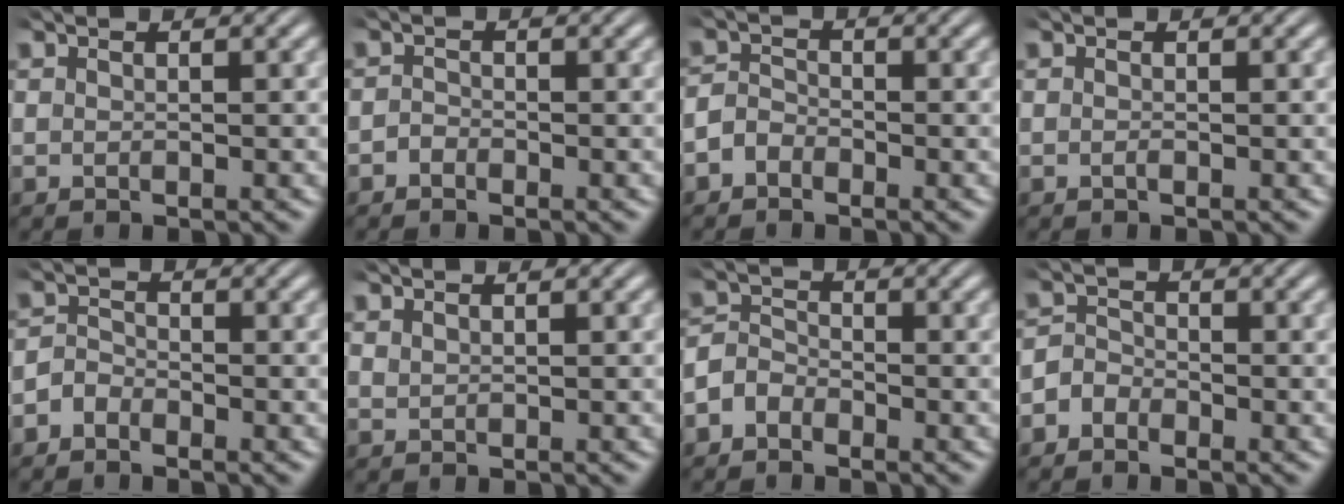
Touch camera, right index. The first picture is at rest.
{"total": 1.0, "force": [-1.0, 0.3, -0.2], "torque": [0.003, -0.011, -0.016]}
{"total": 2.3, "force": [-1.5, 1.7, 0.5], "torque": [-0.012, -0.010, -0.027]}
{"total": 0.0}
{"total": 2.1, "force": [-1.6, 1.4, 0.4], "torque": [-0.008, -0.009, -0.031]}
{"total": 0.7, "force": [0.6, -0.4, 0.0], "torque": [0.004, -0.002, 0.019]}
{"total": 3.3, "force": [-1.8, 2.6, 1.0], "torque": [-0.025, -0.013, -0.031]}
{"total": 2.8, "force": [-1.7, 2.1, 0.6], "torque": [-0.012, -0.009, -0.033]}